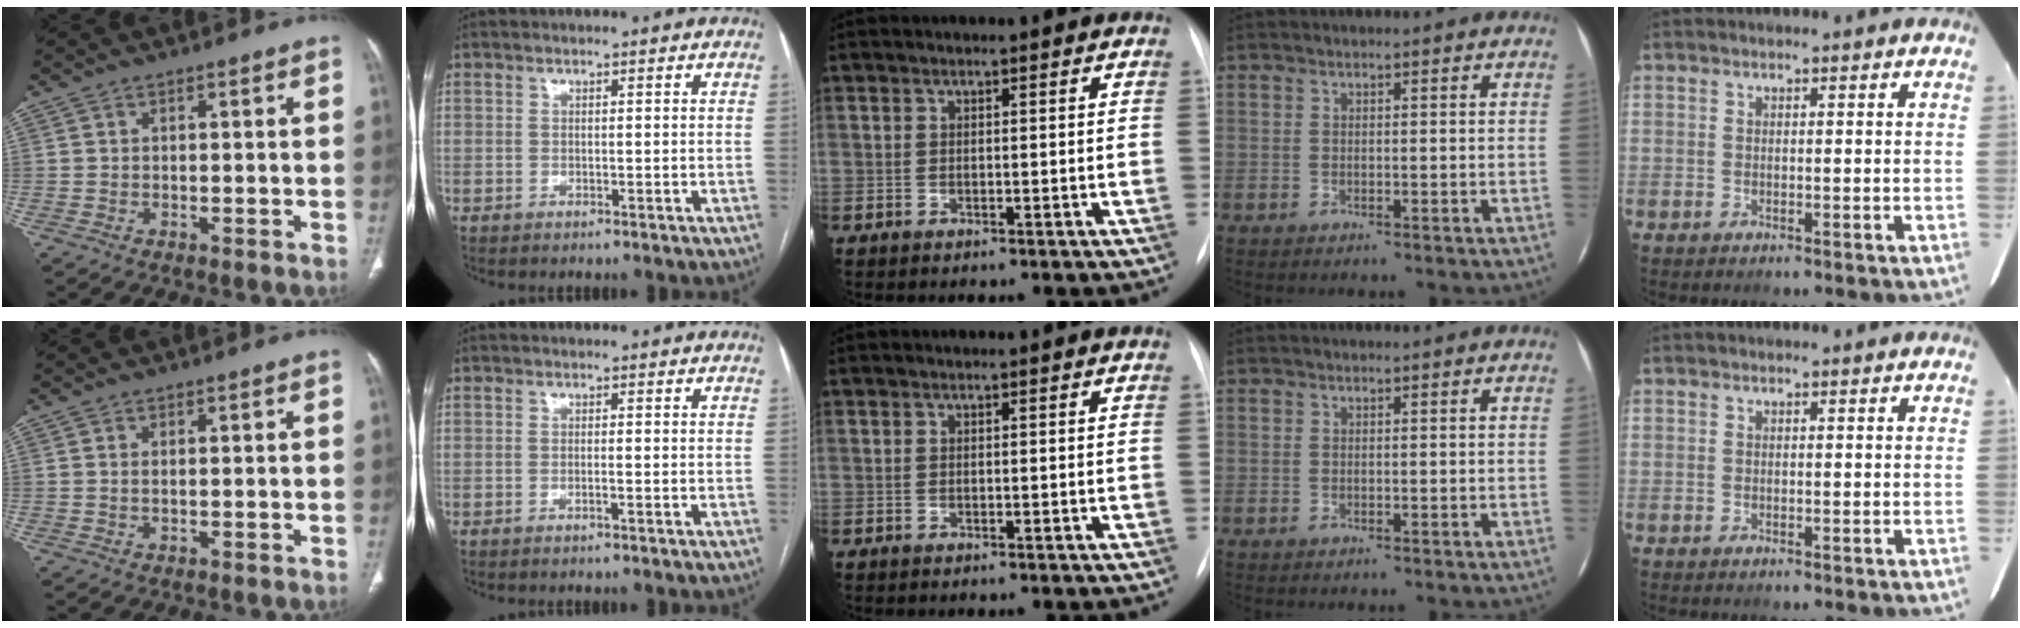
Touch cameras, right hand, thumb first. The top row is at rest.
{"thumb": {"total": 0.7, "force": [0.1, 0.3, 0.6], "torque": [-0.018, 0.001, 0.005]}, "index": {"total": 0.7, "force": [-0.3, -0.1, 0.6], "torque": [-0.014, 0.001, -0.003]}}